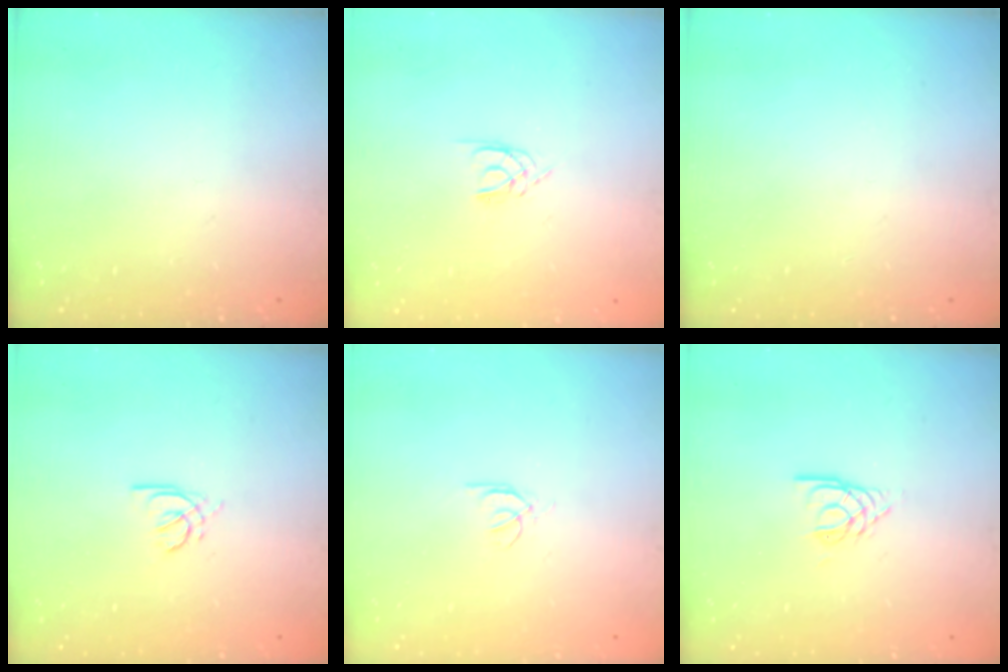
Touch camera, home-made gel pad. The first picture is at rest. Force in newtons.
{"total": 2.4, "press": 2.4, "slide": 0.3}
{"total": 0.0}
{"total": 2.4, "press": 2.4, "slide": 0.6}
{"total": 0.5, "press": 0.4, "slide": 0.3}
{"total": 3.5, "press": 3.5, "slide": 0.4}